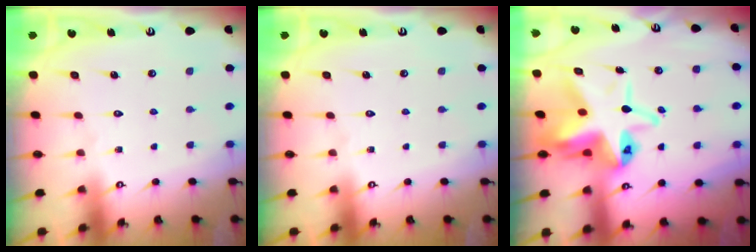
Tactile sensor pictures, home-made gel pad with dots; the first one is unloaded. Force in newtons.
{"total": 0.0}
{"total": 11.1, "press": 11.0, "slide": 0.9}